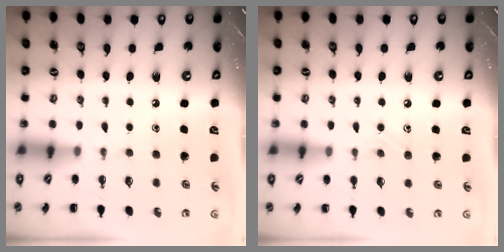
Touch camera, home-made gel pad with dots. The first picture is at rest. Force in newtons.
{"total": 6.3, "press": 6.0, "slide": 1.9}